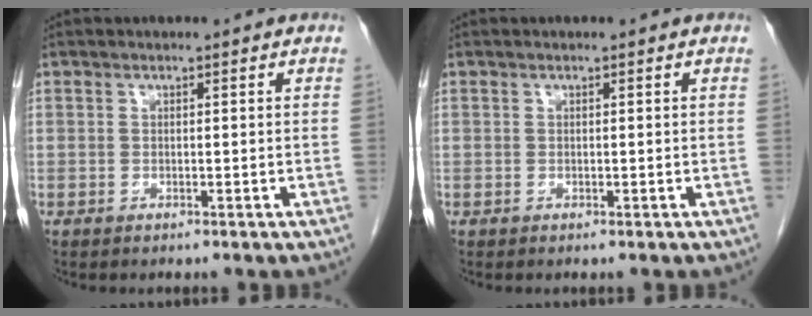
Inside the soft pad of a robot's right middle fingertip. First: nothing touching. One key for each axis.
{"total": 0.0}